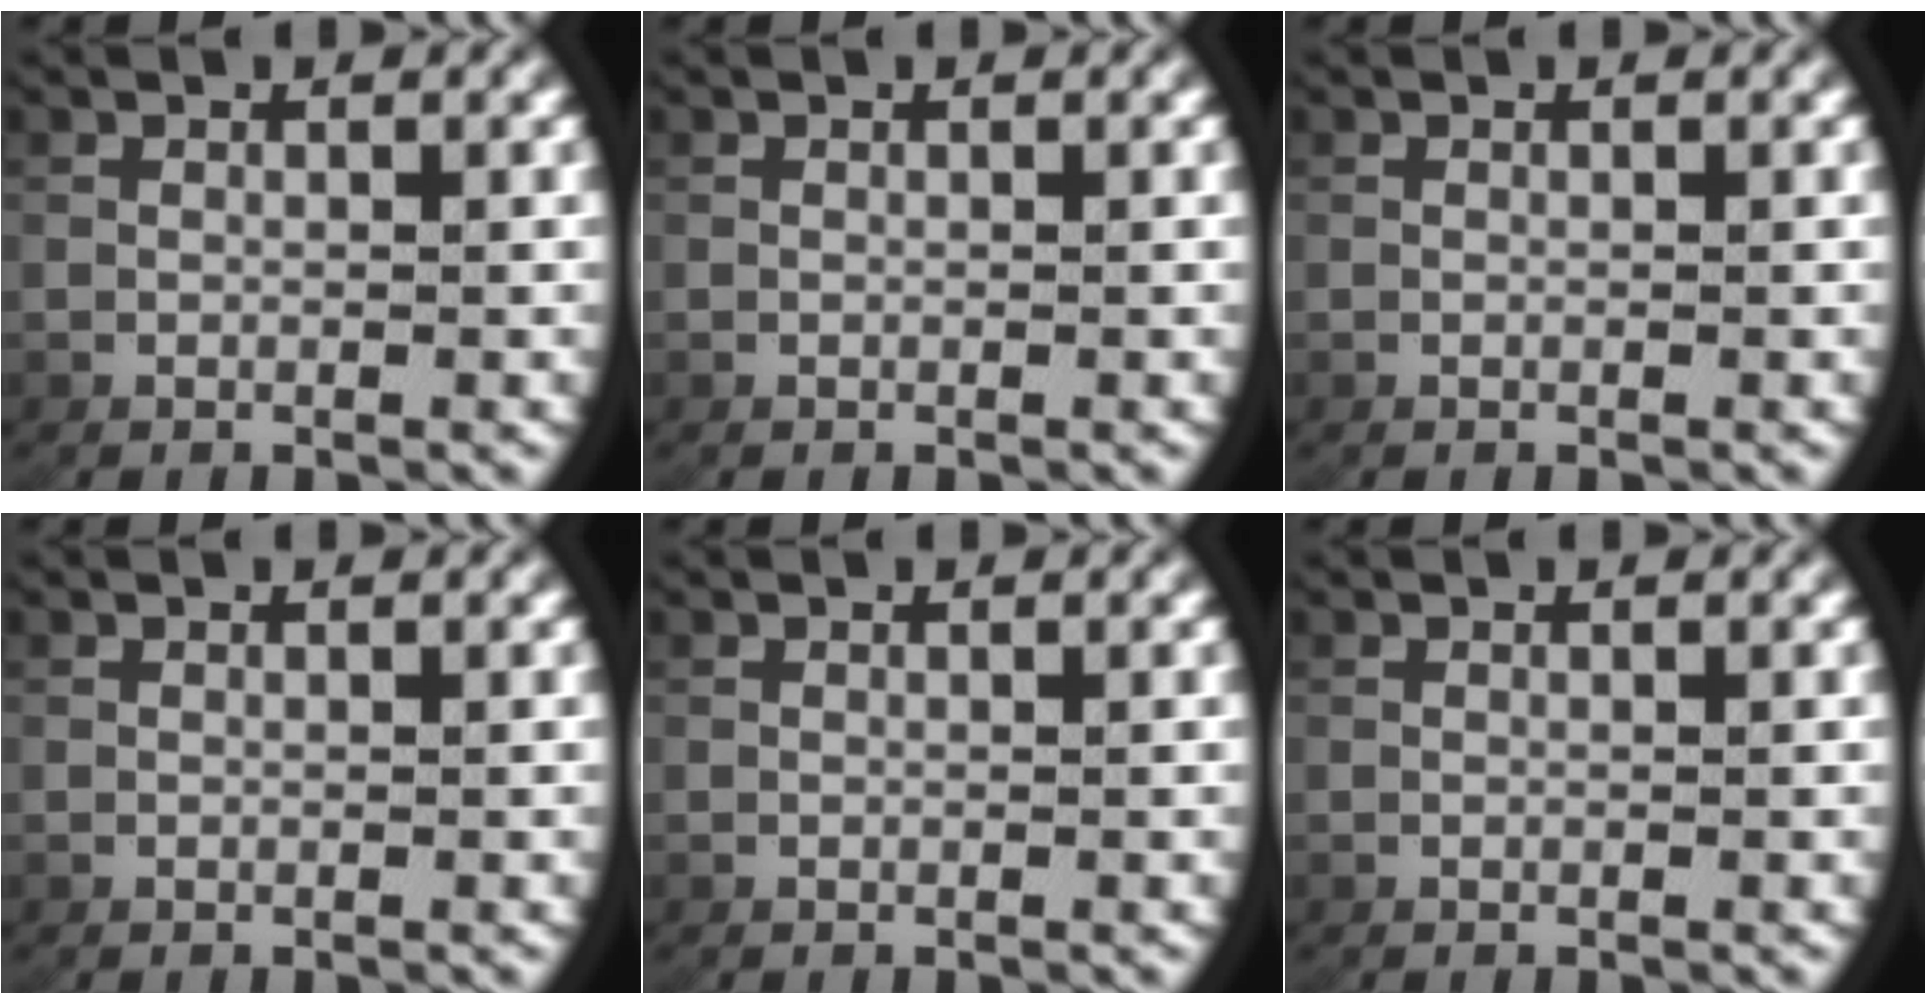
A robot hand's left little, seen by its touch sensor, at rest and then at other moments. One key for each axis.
{"total": 0.0}
{"total": 0.0}
{"total": 0.0}
{"total": 0.0}
{"total": 0.0}